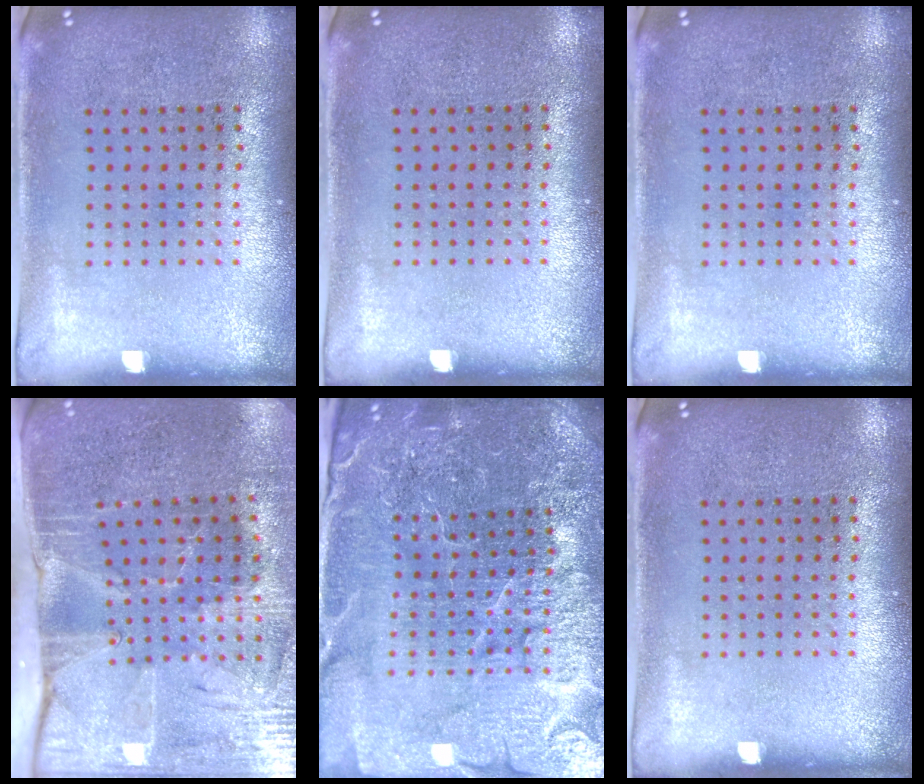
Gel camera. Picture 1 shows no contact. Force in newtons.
{"total": 0.0}
{"total": 0.0}
{"total": 4.4, "press": 3.7, "slide": 2.4}
{"total": 5.7, "press": 5.1, "slide": 2.4}
{"total": 0.0}